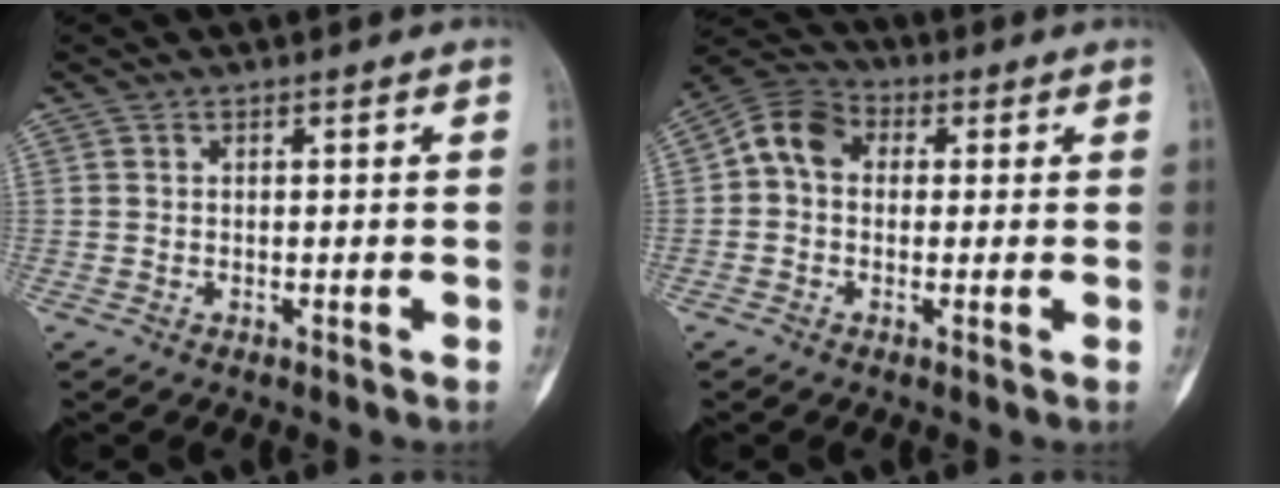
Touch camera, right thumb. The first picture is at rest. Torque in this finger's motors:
{"motor_torque": [0.04, 0.04, 0.38, -0.35, 0.03]}